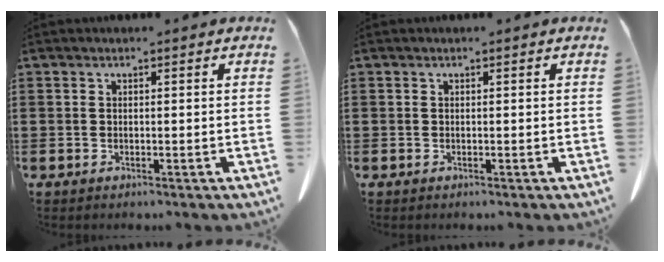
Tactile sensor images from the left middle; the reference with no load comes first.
{"total": 0.0}